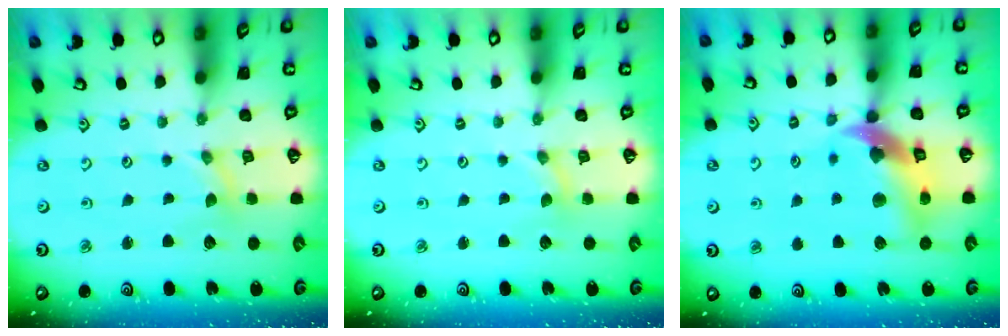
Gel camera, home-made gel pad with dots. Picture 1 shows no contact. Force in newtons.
{"total": 0.0}
{"total": 13.9, "press": 13.8, "slide": 1.9}